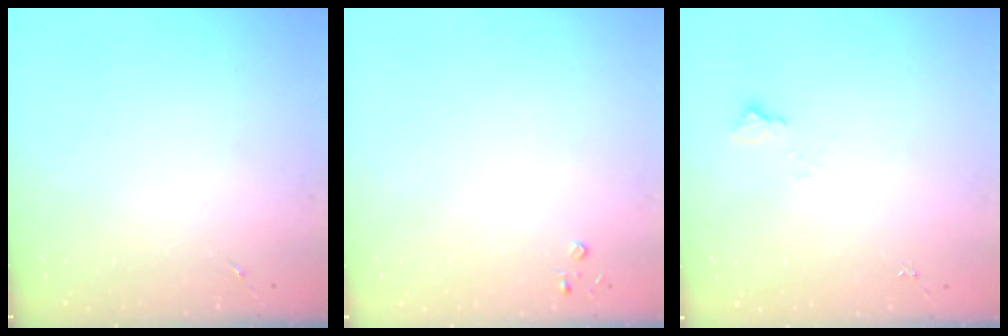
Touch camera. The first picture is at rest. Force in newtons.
{"total": 2.2, "press": 2.2, "slide": 0.3}
{"total": 3.1, "press": 3.0, "slide": 0.3}